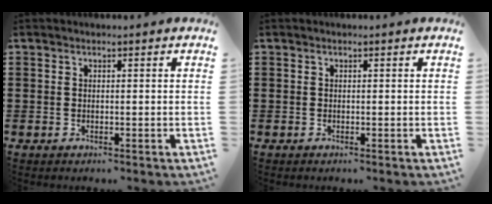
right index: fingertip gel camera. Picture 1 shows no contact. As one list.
[{"total": 0.0}]